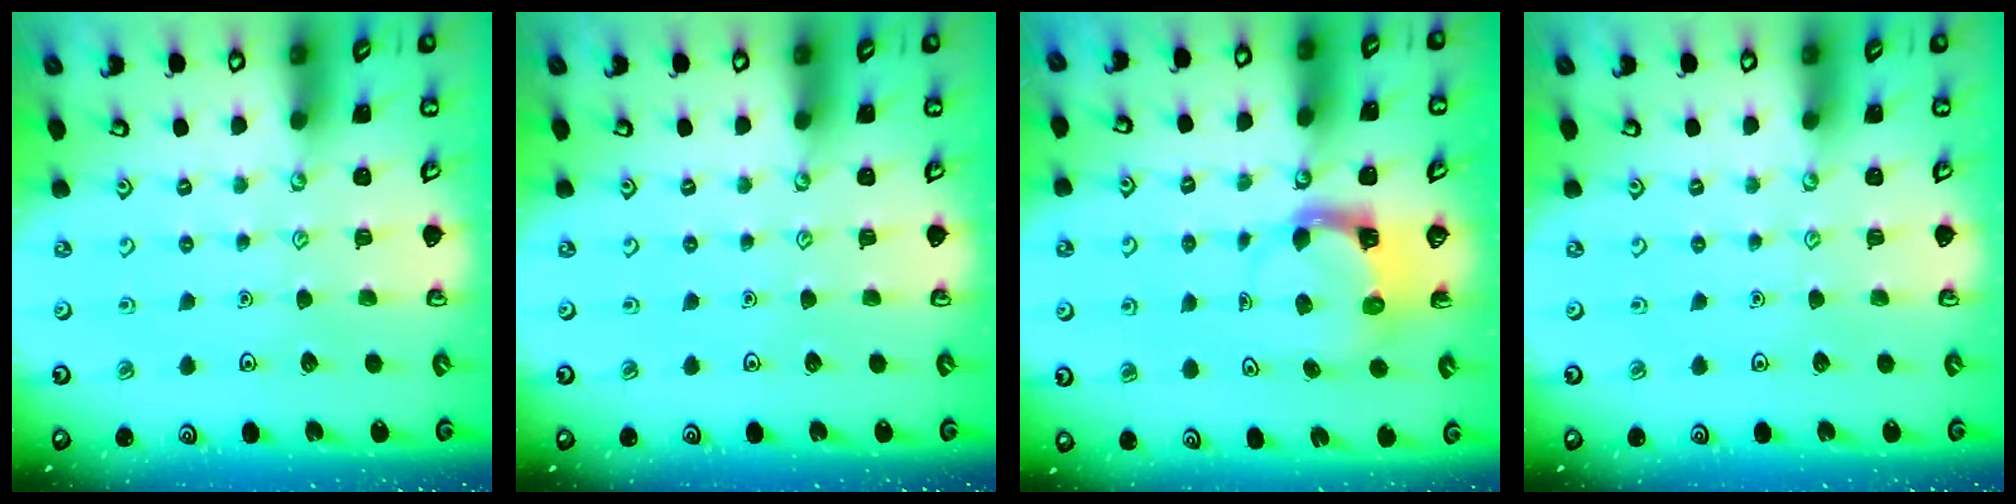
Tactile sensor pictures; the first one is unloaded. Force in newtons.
{"total": 0.0}
{"total": 3.9, "press": 3.9, "slide": 0.4}
{"total": 0.0}